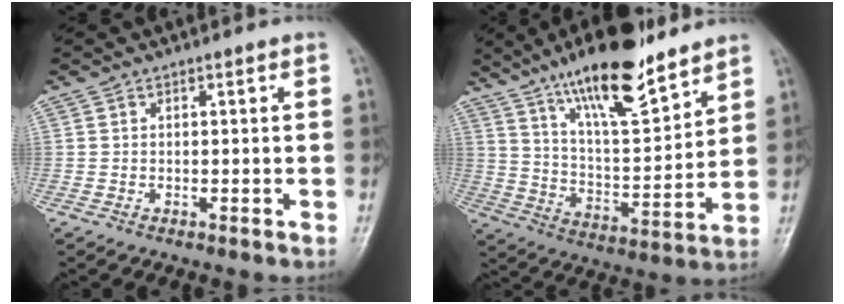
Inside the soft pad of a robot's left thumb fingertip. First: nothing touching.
{"total": 18.5, "force": [13.1, 5.2, 11.9], "torque": [-0.172, -0.068, 0.230]}